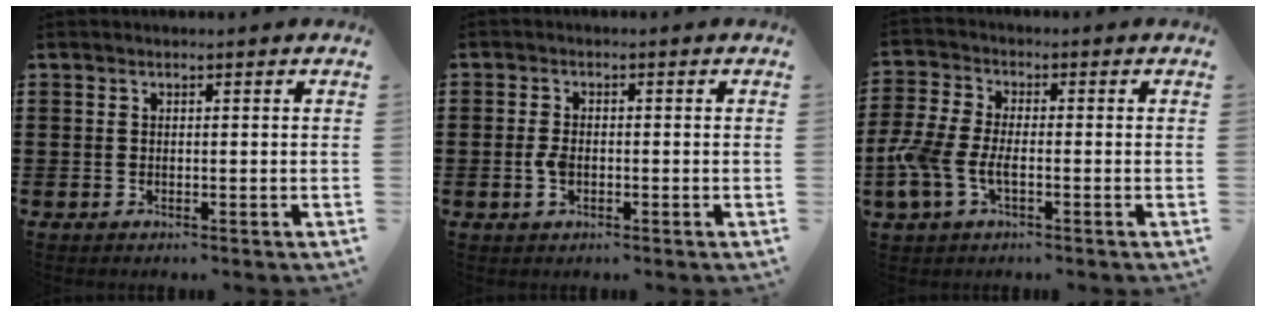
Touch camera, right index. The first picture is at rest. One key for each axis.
{"total": 2.8, "fx": -0.7, "fy": 1.5, "fz": 2.2, "tx": -0.057, "ty": -0.004, "tz": -0.016}
{"total": 5.7, "fx": -2.1, "fy": 2.6, "fz": 4.6, "tx": -0.127, "ty": -0.010, "tz": -0.048}